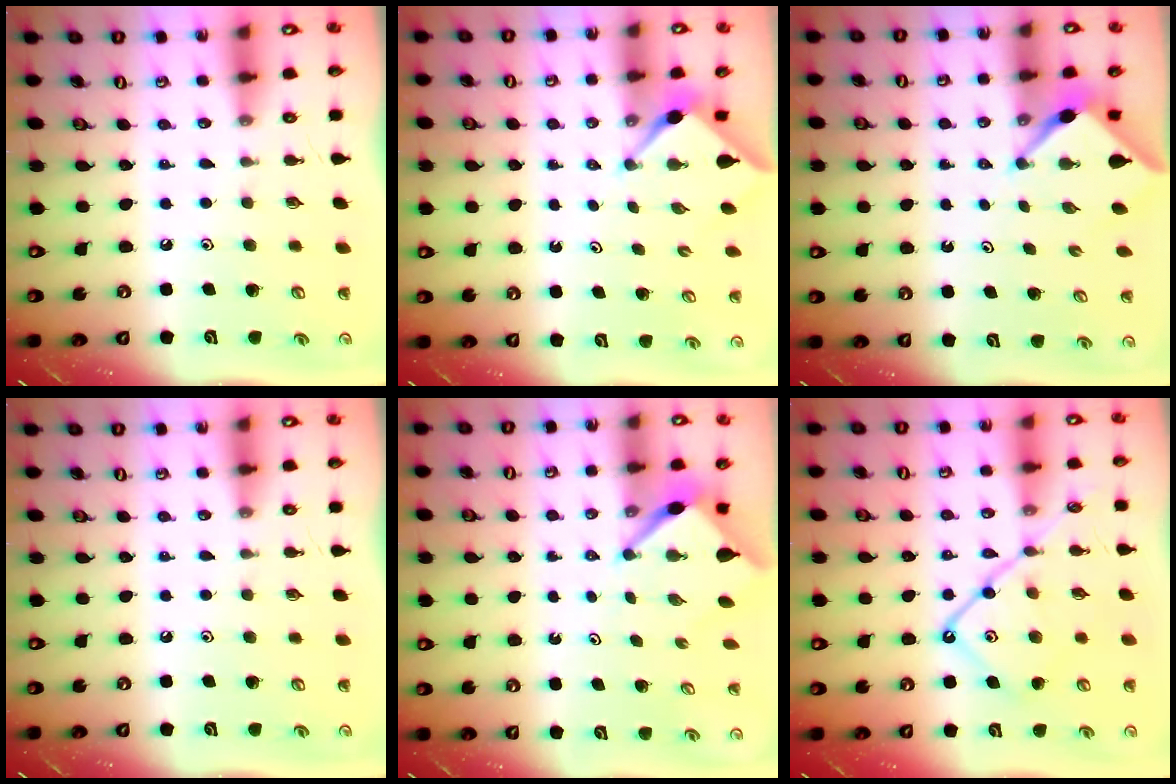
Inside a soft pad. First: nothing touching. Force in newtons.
{"total": 2.9, "press": 2.9, "slide": 0.2}
{"total": 3.9, "press": 3.9, "slide": 0.3}
{"total": 0.0}
{"total": 4.2, "press": 4.2, "slide": 0.4}
{"total": 14.4, "press": 14.3, "slide": 1.3}